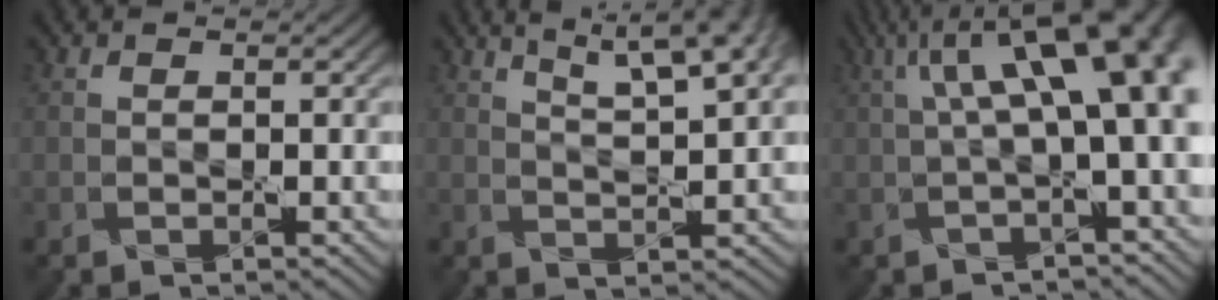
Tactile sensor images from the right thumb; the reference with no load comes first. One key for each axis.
{"total": 10.0, "fx": 6.4, "fy": 2.4, "fz": 7.3, "tx": -0.100, "ty": 0.024, "tz": 0.074}
{"total": 13.4, "fx": 2.9, "fy": 4.2, "fz": 12.3, "tx": -0.180, "ty": 0.019, "tz": 0.052}